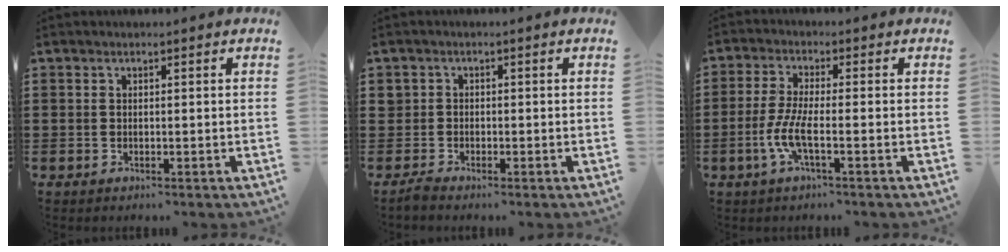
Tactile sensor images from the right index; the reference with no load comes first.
{"total": 1.3, "force": [-0.8, 1.1, 0.3], "torque": [-0.008, 0.003, -0.017]}
{"total": 5.6, "force": [-2.0, 0.9, 5.1], "torque": [-0.123, -0.016, -0.047]}